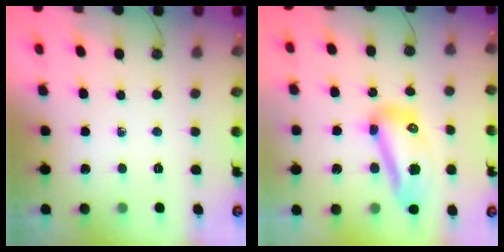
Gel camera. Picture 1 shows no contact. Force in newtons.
{"total": 15.7, "press": 15.7, "slide": 0.5}